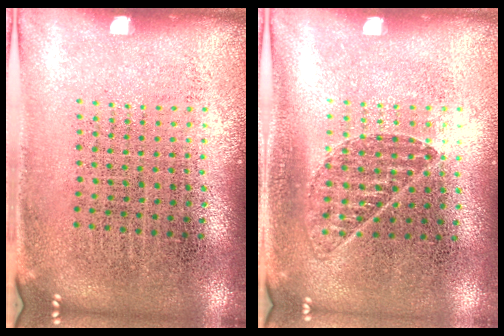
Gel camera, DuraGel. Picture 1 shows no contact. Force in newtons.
{"total": 0.8, "press": 0.8, "slide": 0.2}